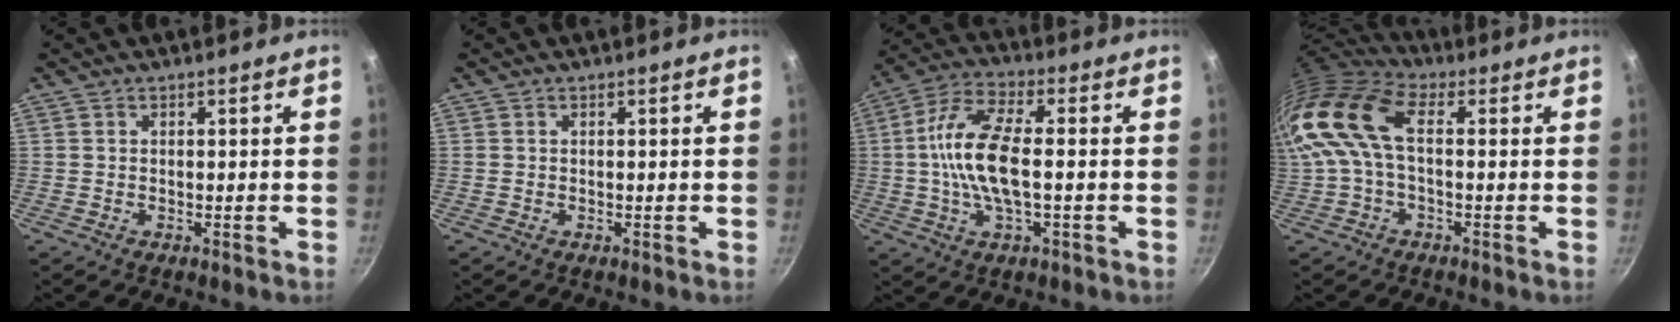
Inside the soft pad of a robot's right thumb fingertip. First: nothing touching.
{"total": 0.0}
{"total": 12.4, "force": [-0.6, 4.8, 11.4], "torque": [-0.231, 0.024, -0.023]}
{"total": 14.9, "force": [2.0, 7.9, 12.4], "torque": [-0.259, 0.026, 0.023]}